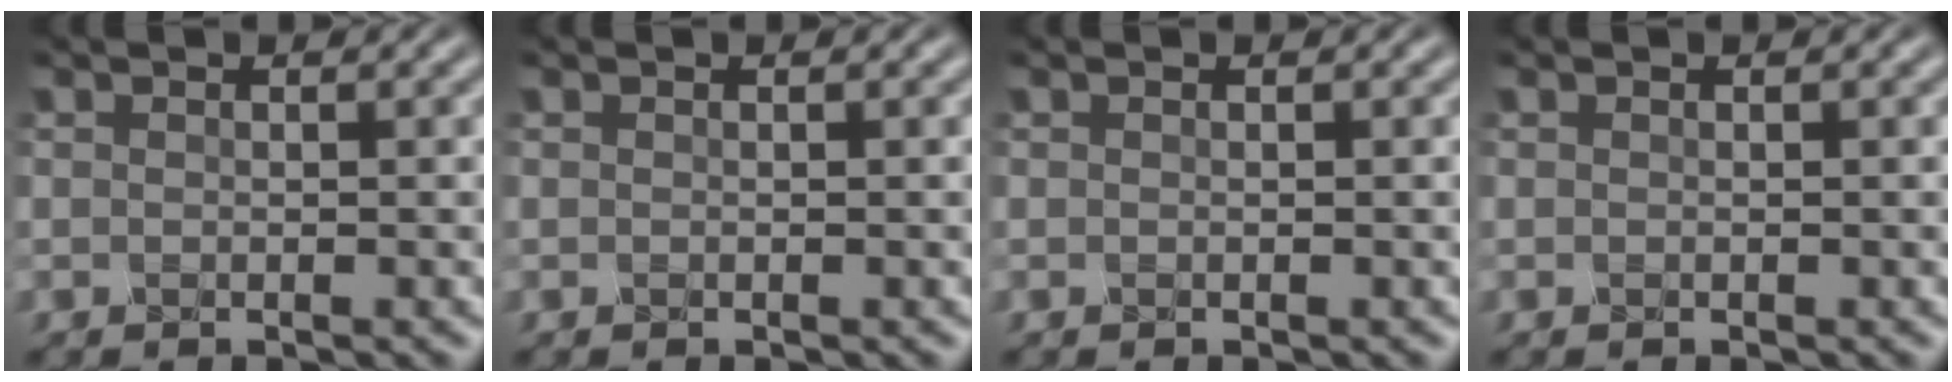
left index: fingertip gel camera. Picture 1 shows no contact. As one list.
[{"total": 0.0}, {"total": 0.0}, {"total": 0.0}]